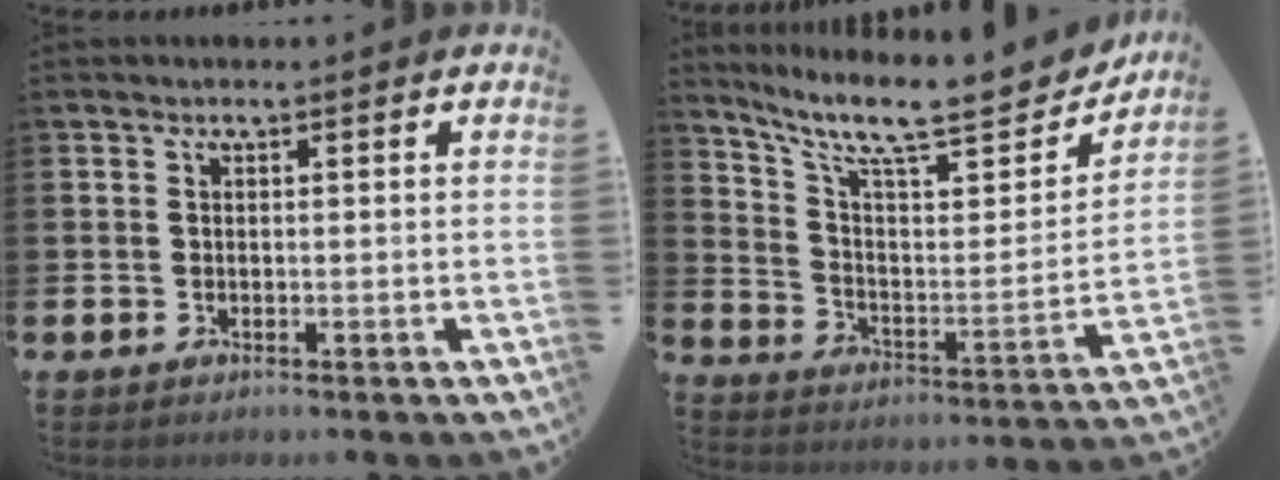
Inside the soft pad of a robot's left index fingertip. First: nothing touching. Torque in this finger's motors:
{"motor_torque": [0.10, -0.40, 0.66, 0.21]}